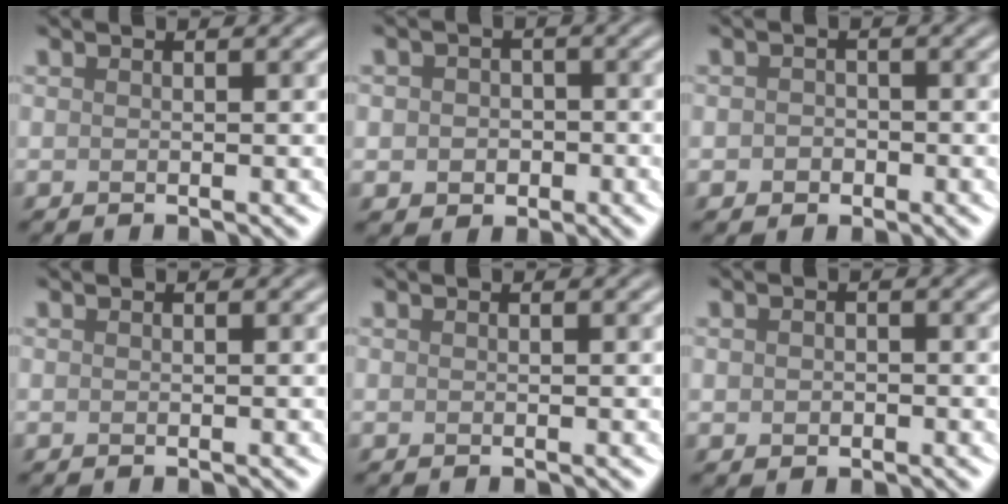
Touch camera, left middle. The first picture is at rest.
{"total": 2.8, "force": [-0.3, 2.5, 1.2], "torque": [-0.003, -0.006, -0.014]}
{"total": 1.3, "force": [-0.4, 1.1, 0.5], "torque": [-0.003, -0.002, -0.011]}
{"total": 0.0}
{"total": 0.0}
{"total": 1.1, "force": [-0.1, 0.9, 0.6], "torque": [-0.007, -0.004, -0.004]}